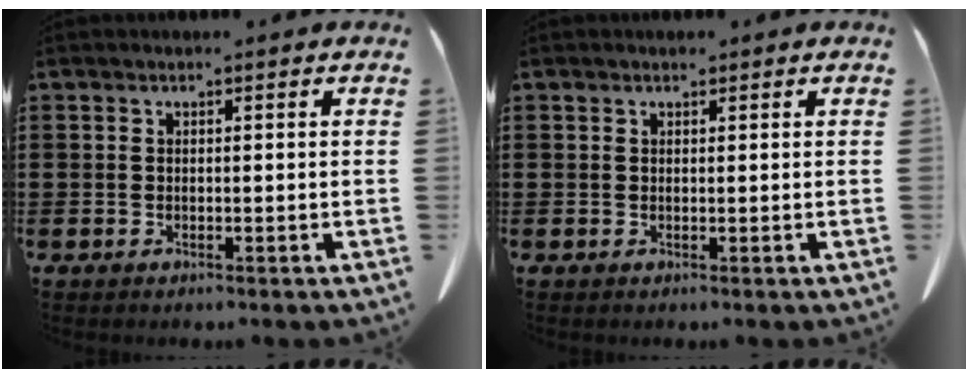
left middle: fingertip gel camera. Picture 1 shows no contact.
{"total": 0.5, "force": [0.4, 0.3, 0.1], "torque": [-0.003, 0.002, 0.008]}